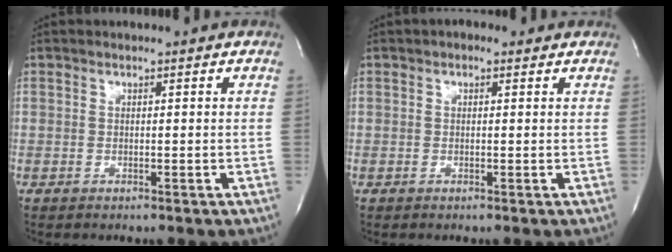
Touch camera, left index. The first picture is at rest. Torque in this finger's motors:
{"motor_torque": [0.42, -0.60, 0.10, 0.00]}